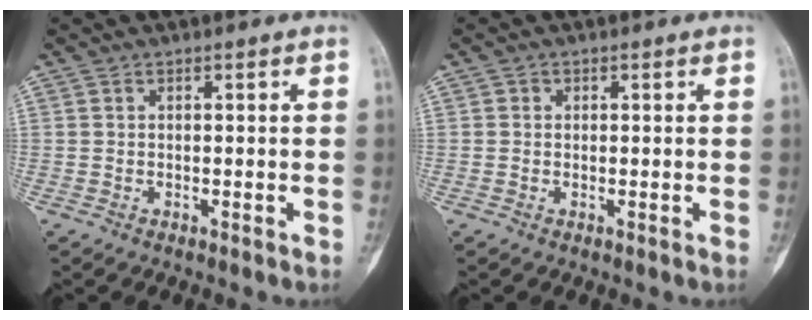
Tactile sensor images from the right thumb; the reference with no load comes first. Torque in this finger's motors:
{"motor_torque": [-0.29, 0.07, 0.38, -0.16, -0.03]}